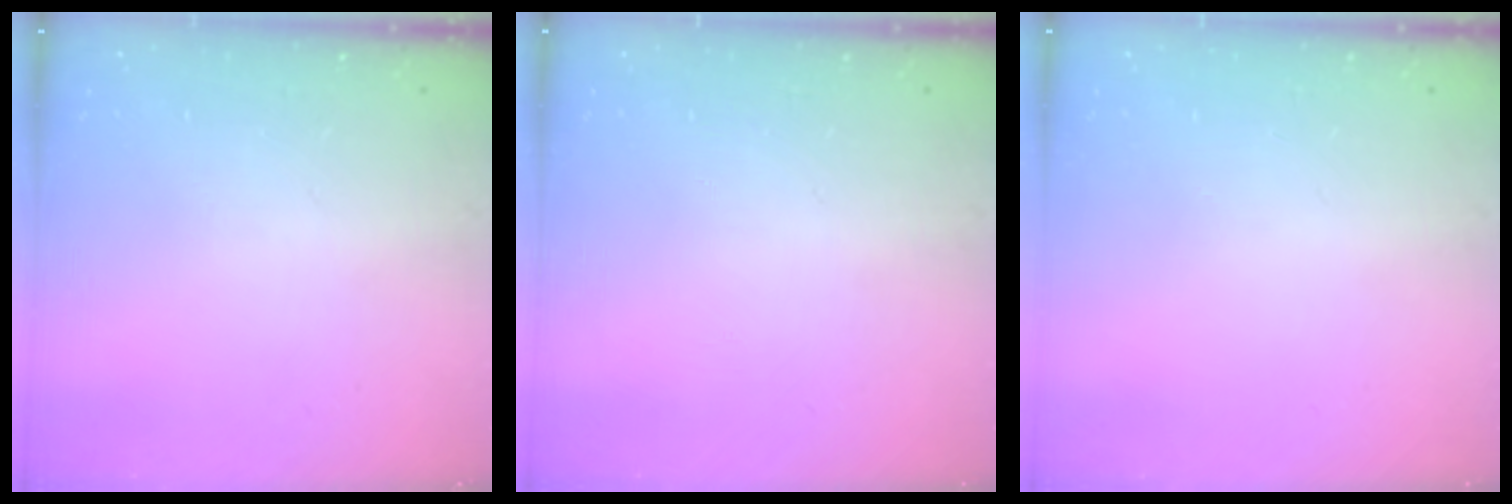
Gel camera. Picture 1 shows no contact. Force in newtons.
{"total": 0.0}
{"total": 0.0}